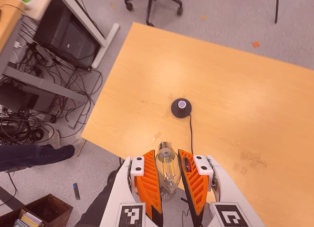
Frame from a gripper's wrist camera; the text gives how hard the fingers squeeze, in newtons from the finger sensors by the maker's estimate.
{"total": 13.1, "left": 13.3, "right": 12.8}